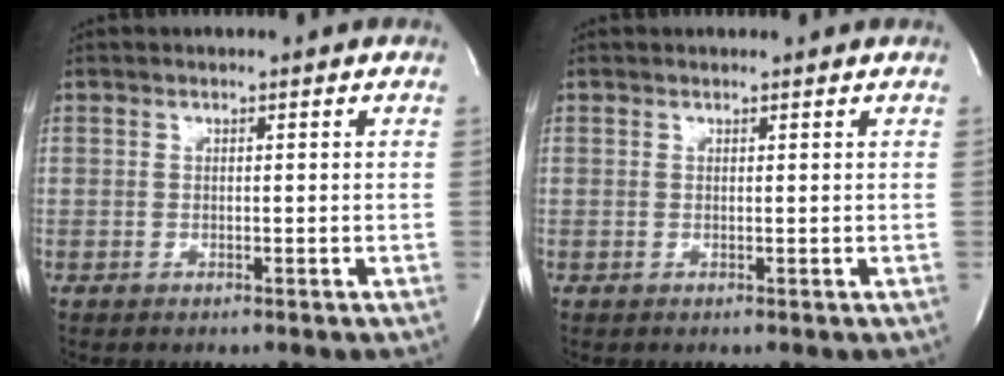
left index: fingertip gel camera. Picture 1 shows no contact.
{"total": 1.8, "force": [1.8, 0.2, 0.3], "torque": [-0.016, 0.010, 0.021]}